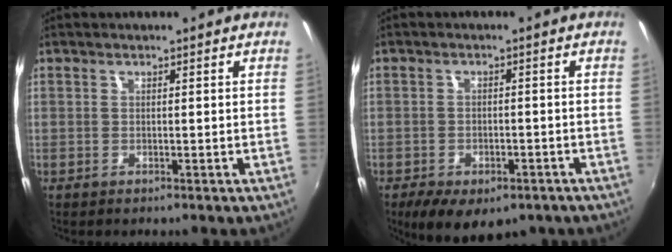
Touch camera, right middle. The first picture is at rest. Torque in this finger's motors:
{"motor_torque": [0.52, -0.52, 0.25, 0.07]}